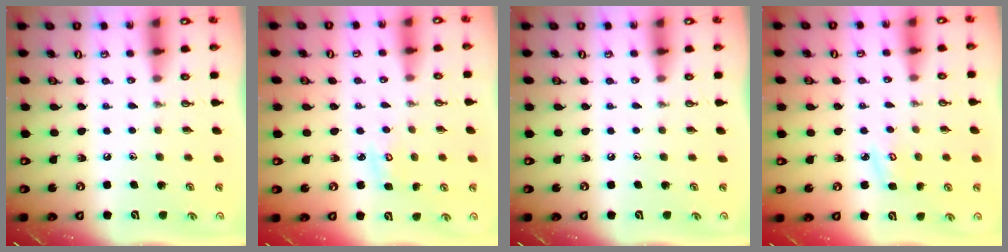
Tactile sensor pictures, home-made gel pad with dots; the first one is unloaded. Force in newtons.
{"total": 2.9, "press": 2.9, "slide": 0.2}
{"total": 0.0}
{"total": 4.2, "press": 4.2, "slide": 0.5}